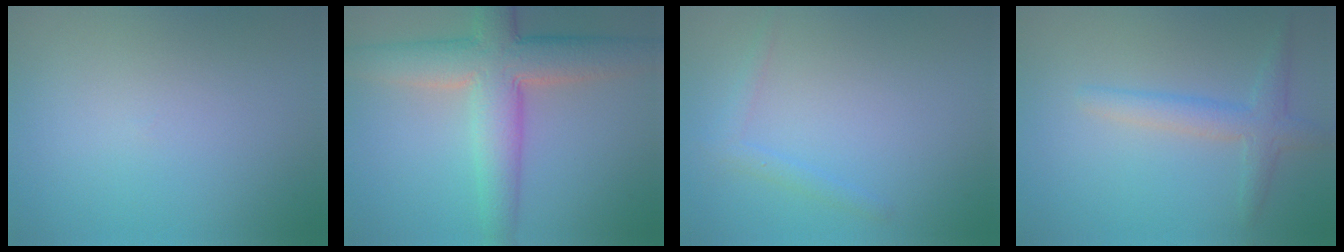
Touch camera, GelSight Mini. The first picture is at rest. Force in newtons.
{"total": 7.4, "press": 7.4, "slide": 0.4}
{"total": 1.3, "press": 1.3, "slide": 0.1}
{"total": 2.3, "press": 2.3, "slide": 0.0}